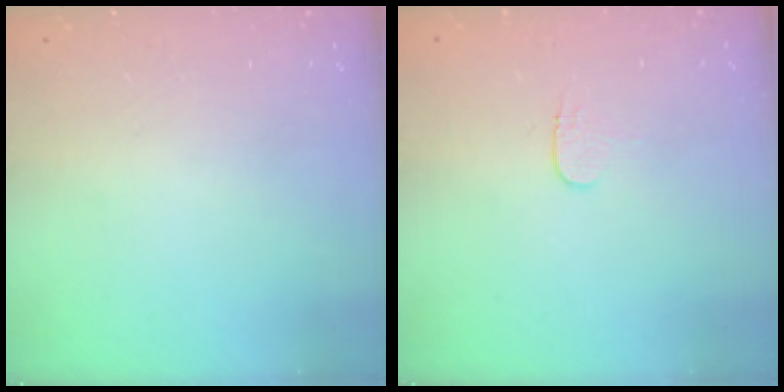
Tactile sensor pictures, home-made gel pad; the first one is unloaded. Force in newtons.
{"total": 3.7, "press": 3.7, "slide": 0.4}